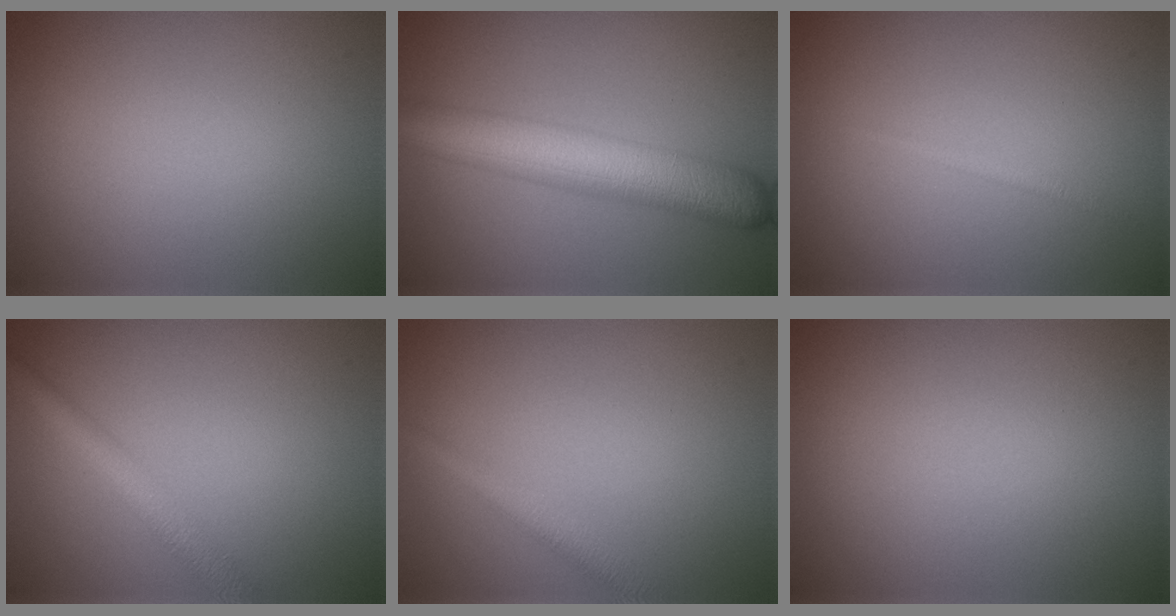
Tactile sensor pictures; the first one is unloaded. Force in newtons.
{"total": 8.9, "press": 8.9, "slide": 0.3}
{"total": 0.8, "press": 0.8, "slide": 0.0}
{"total": 3.2, "press": 3.2, "slide": 0.1}
{"total": 2.5, "press": 2.5, "slide": 0.0}
{"total": 0.0}